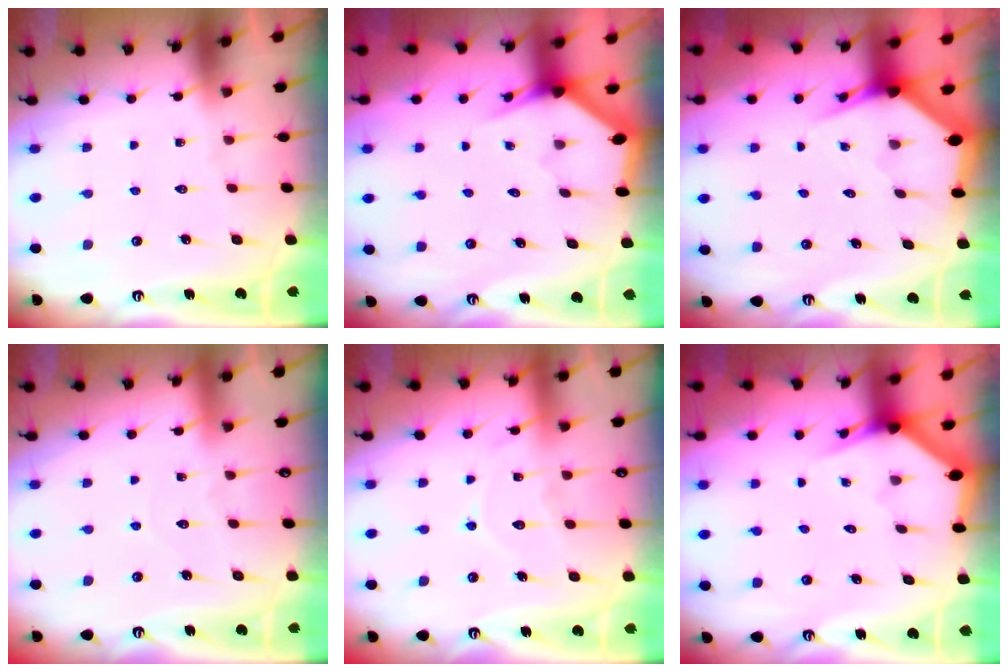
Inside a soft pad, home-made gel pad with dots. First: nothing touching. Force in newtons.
{"total": 3.2, "press": 3.2, "slide": 0.1}
{"total": 3.4, "press": 3.4, "slide": 0.4}
{"total": 2.9, "press": 2.9, "slide": 0.3}
{"total": 9.7, "press": 9.7, "slide": 0.9}
{"total": 2.6, "press": 2.6, "slide": 0.1}